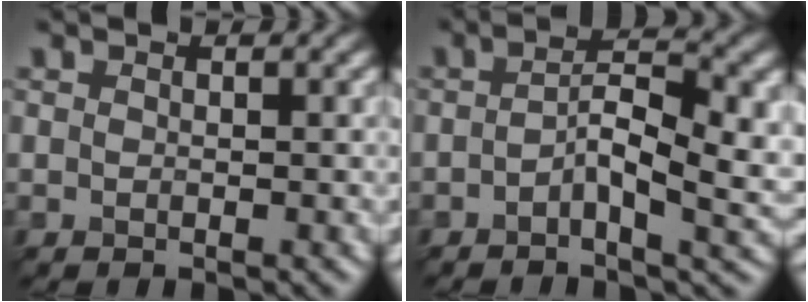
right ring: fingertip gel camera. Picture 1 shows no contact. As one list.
[{"total": 4.8, "force": [-1.1, 0.8, 4.5], "torque": [-0.095, 0.005, -0.013]}]